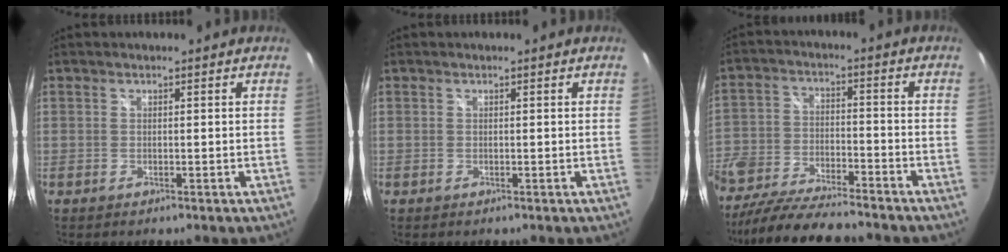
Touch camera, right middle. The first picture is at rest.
{"total": 0.0}
{"total": 17.1, "force": [-13.9, 4.9, 8.8], "torque": [-0.188, -0.032, -0.245]}